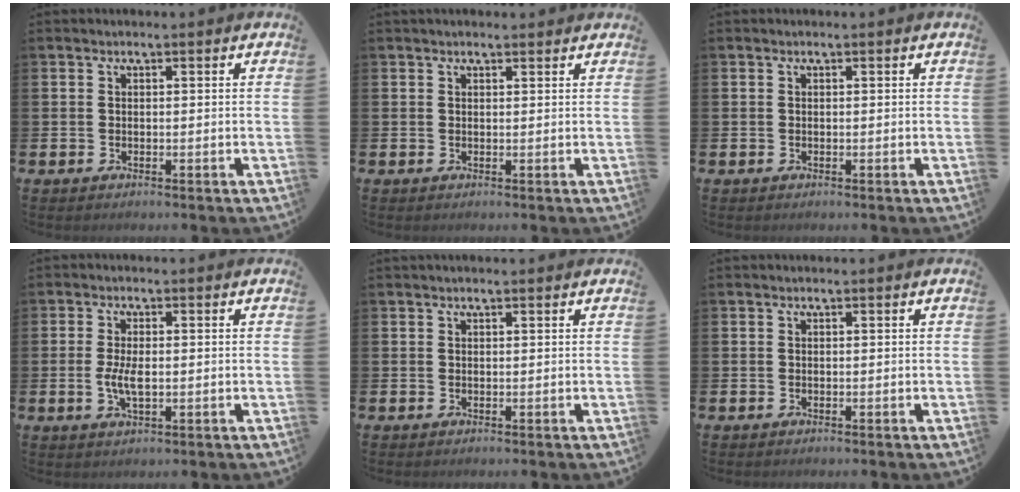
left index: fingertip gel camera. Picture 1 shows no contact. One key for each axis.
{"total": 0.9, "fx": 0.8, "fy": 0.2, "fz": 0.3, "tx": 0.003, "ty": 0.000, "tz": 0.013}
{"total": 0.0}
{"total": 3.7, "fx": -0.2, "fy": 1.6, "fz": 3.3, "tx": -0.067, "ty": 0.001, "tz": -0.008}
{"total": 0.5, "fx": 0.5, "fy": 0.0, "fz": 0.2, "tx": -0.002, "ty": 0.000, "tz": 0.009}
{"total": 0.0}